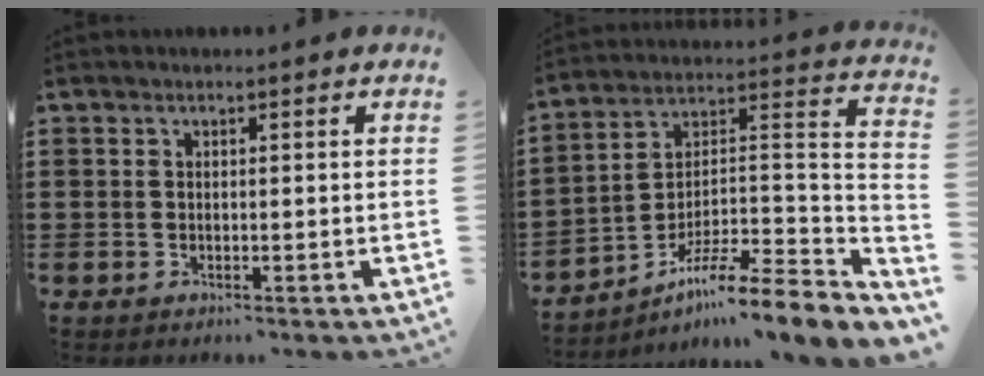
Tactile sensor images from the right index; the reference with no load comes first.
{"total": 8.4, "force": [-6.5, 0.8, 5.2], "torque": [-0.087, -0.008, -0.135]}